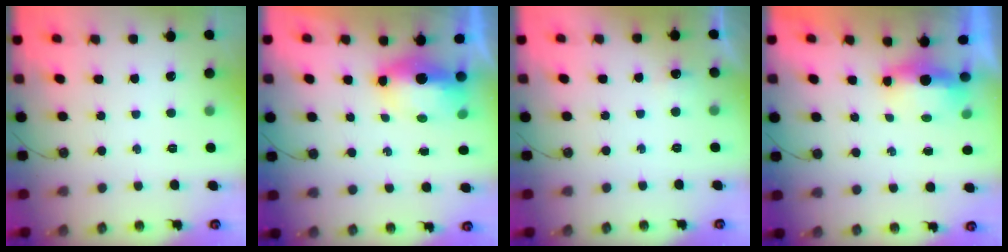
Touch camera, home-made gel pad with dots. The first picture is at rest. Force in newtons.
{"total": 7.0, "press": 6.9, "slide": 1.3}
{"total": 4.4, "press": 4.3, "slide": 0.9}
{"total": 6.7, "press": 5.4, "slide": 4.0}